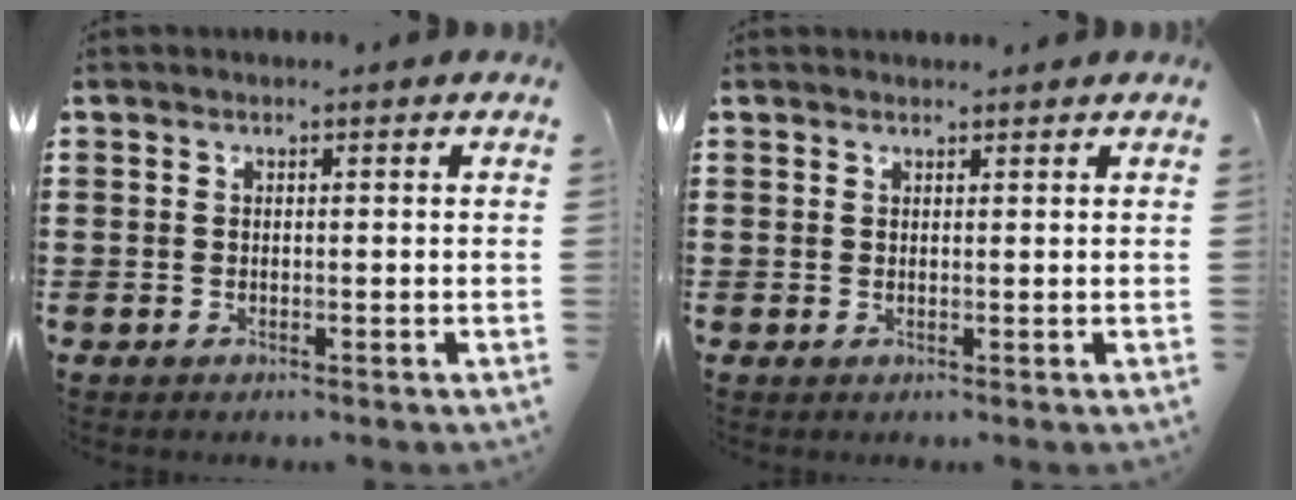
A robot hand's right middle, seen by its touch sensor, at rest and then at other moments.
{"total": 0.8, "force": [0.8, 0.2, 0.0], "torque": [0.006, -0.003, 0.013]}